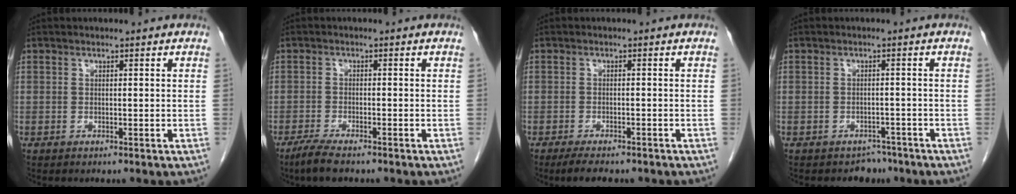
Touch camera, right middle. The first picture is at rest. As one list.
[{"total": 4.3, "force": [-3.3, 0.7, 2.7], "torque": [-0.054, -0.010, -0.057]}, {"total": 5.6, "force": [-4.5, 1.6, 2.9], "torque": [-0.043, -0.010, -0.062]}, {"total": 2.5, "force": [-2.0, 1.5, 0.0], "torque": [-0.002, 0.005, -0.026]}]